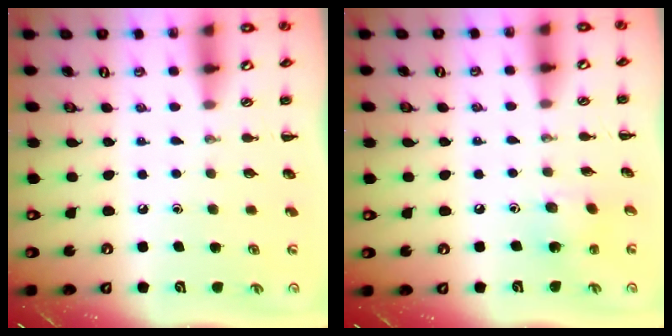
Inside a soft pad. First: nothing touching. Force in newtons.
{"total": 2.9, "press": 2.8, "slide": 0.5}